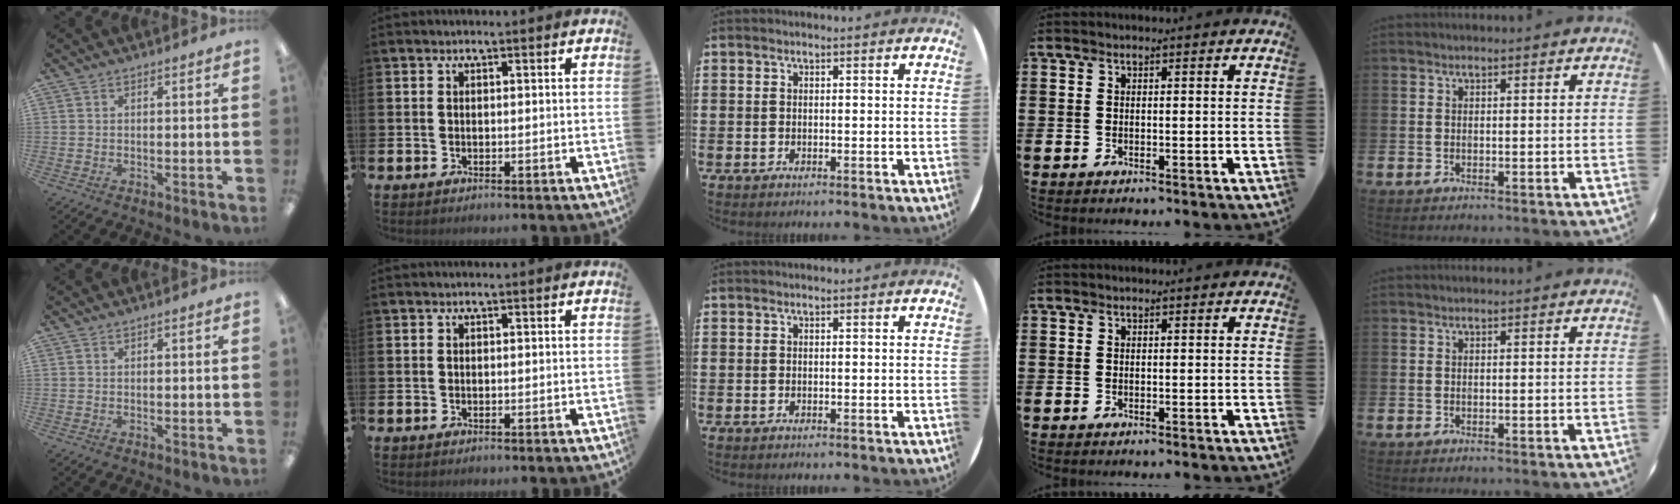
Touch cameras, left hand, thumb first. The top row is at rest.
{}